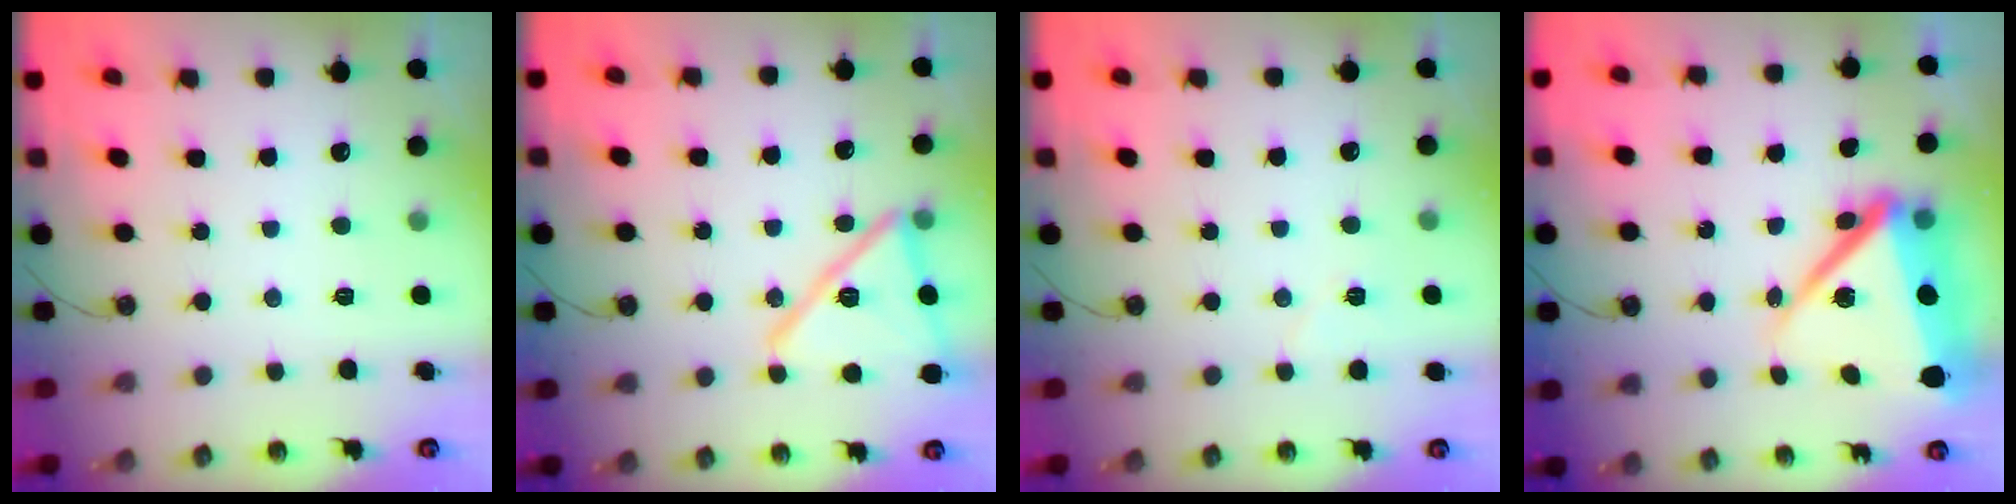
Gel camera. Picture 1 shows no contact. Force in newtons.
{"total": 18.2, "press": 18.2, "slide": 0.6}
{"total": 4.1, "press": 3.8, "slide": 1.7}
{"total": 17.1, "press": 17.0, "slide": 1.9}